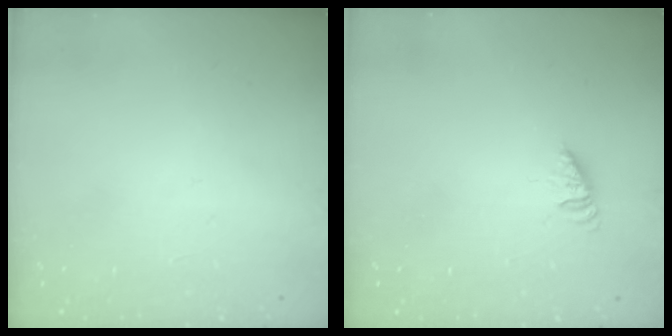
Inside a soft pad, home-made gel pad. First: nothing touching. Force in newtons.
{"total": 1.3, "press": 1.3, "slide": 0.2}